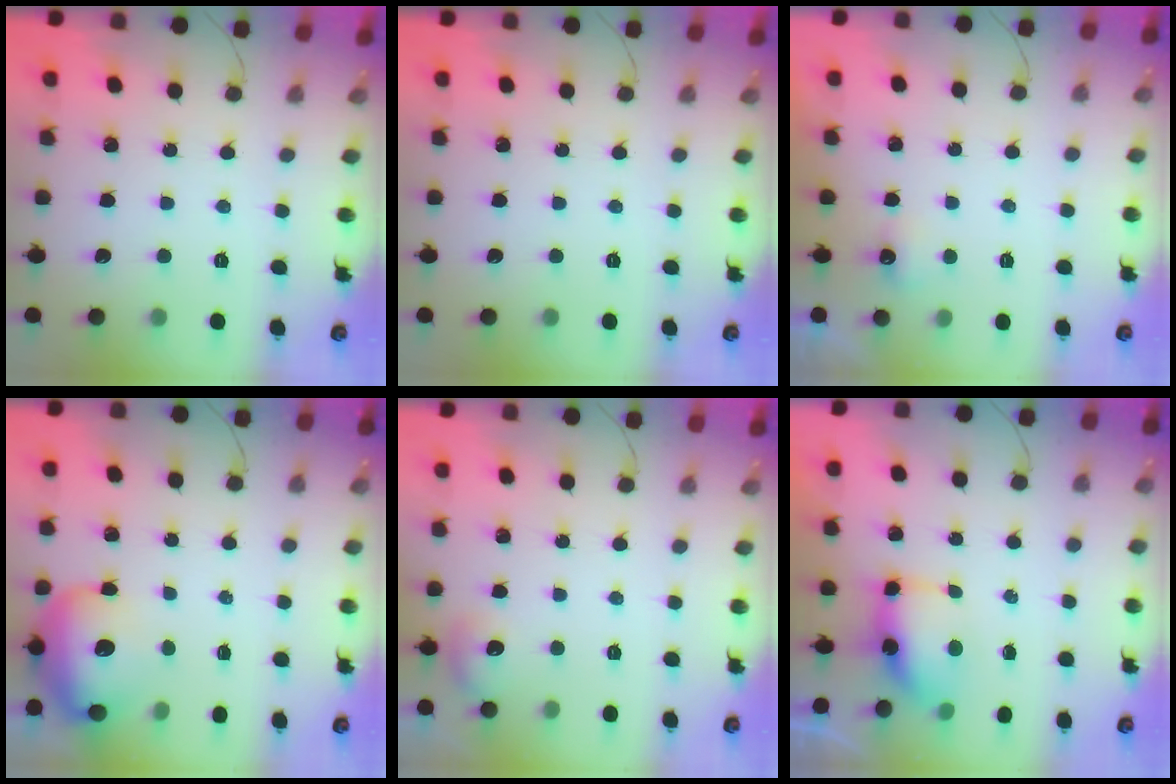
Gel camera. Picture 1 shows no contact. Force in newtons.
{"total": 0.0}
{"total": 2.9, "press": 2.8, "slide": 0.8}
{"total": 20.7, "press": 17.4, "slide": 11.3}
{"total": 5.6, "press": 5.5, "slide": 1.4}
{"total": 7.0, "press": 6.9, "slide": 1.1}